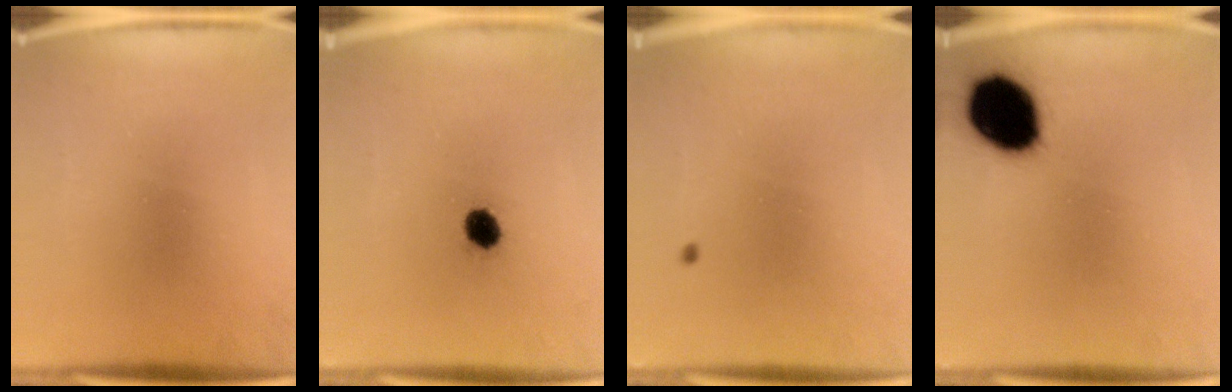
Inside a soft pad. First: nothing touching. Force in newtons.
{"total": 4.4}
{"total": 0.6}
{"total": 18.3}